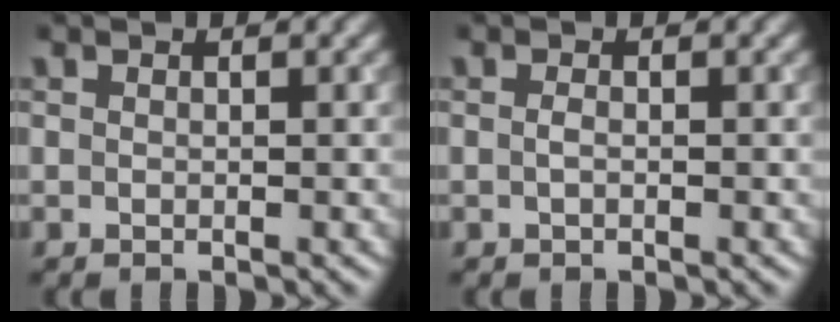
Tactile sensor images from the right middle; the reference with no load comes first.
{"total": 0.6, "force": [-0.1, 0.2, 0.5], "torque": [-0.014, 0.000, -0.003]}